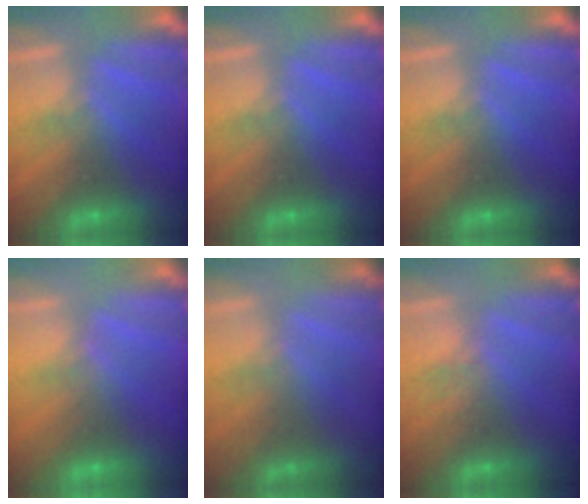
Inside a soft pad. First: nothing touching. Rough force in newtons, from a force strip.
{"total": 0.0}
{"total": 0.0}
{"total": 4.7}
{"total": 1.5}
{"total": 2.4}